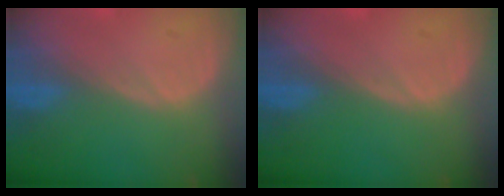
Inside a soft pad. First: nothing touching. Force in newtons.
{"total": 0.0}